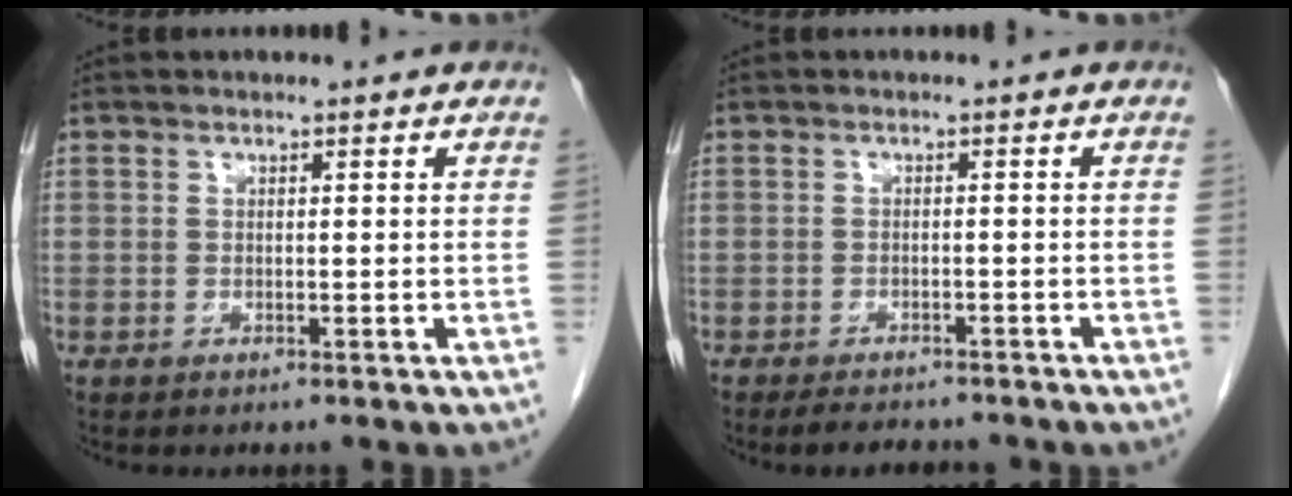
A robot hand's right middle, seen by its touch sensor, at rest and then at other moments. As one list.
[{"total": 5.6, "force": [-4.8, 1.7, 2.2], "torque": [-0.034, -0.006, -0.063]}]